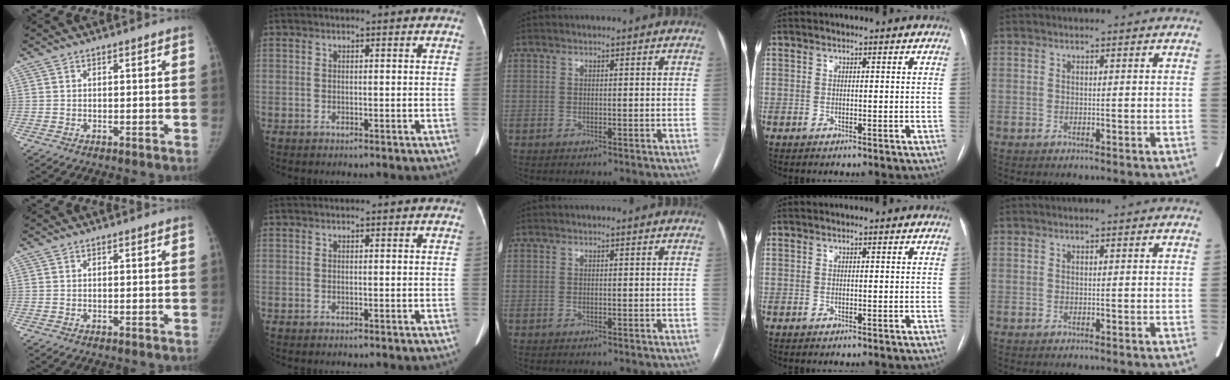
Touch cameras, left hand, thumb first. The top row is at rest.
{}